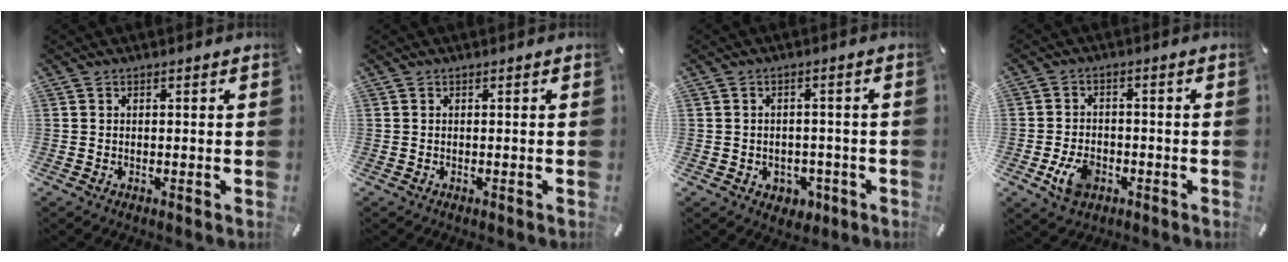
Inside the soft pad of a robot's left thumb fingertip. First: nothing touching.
{"total": 0.0}
{"total": 4.2, "force": [-0.9, 3.7, 1.6], "torque": [-0.014, 0.002, -0.017]}
{"total": 7.1, "force": [-2.7, 5.0, 4.3], "torque": [-0.090, 0.005, -0.051]}